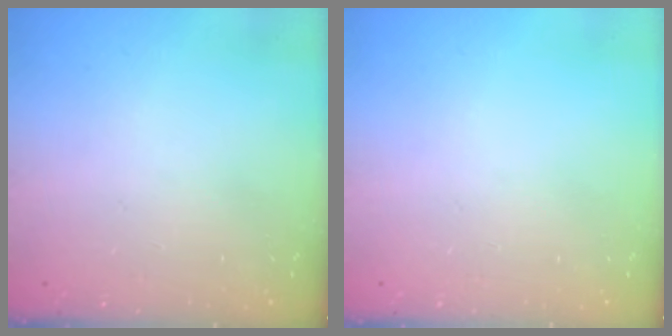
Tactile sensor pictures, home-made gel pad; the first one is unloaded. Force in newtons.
{"total": 0.0}